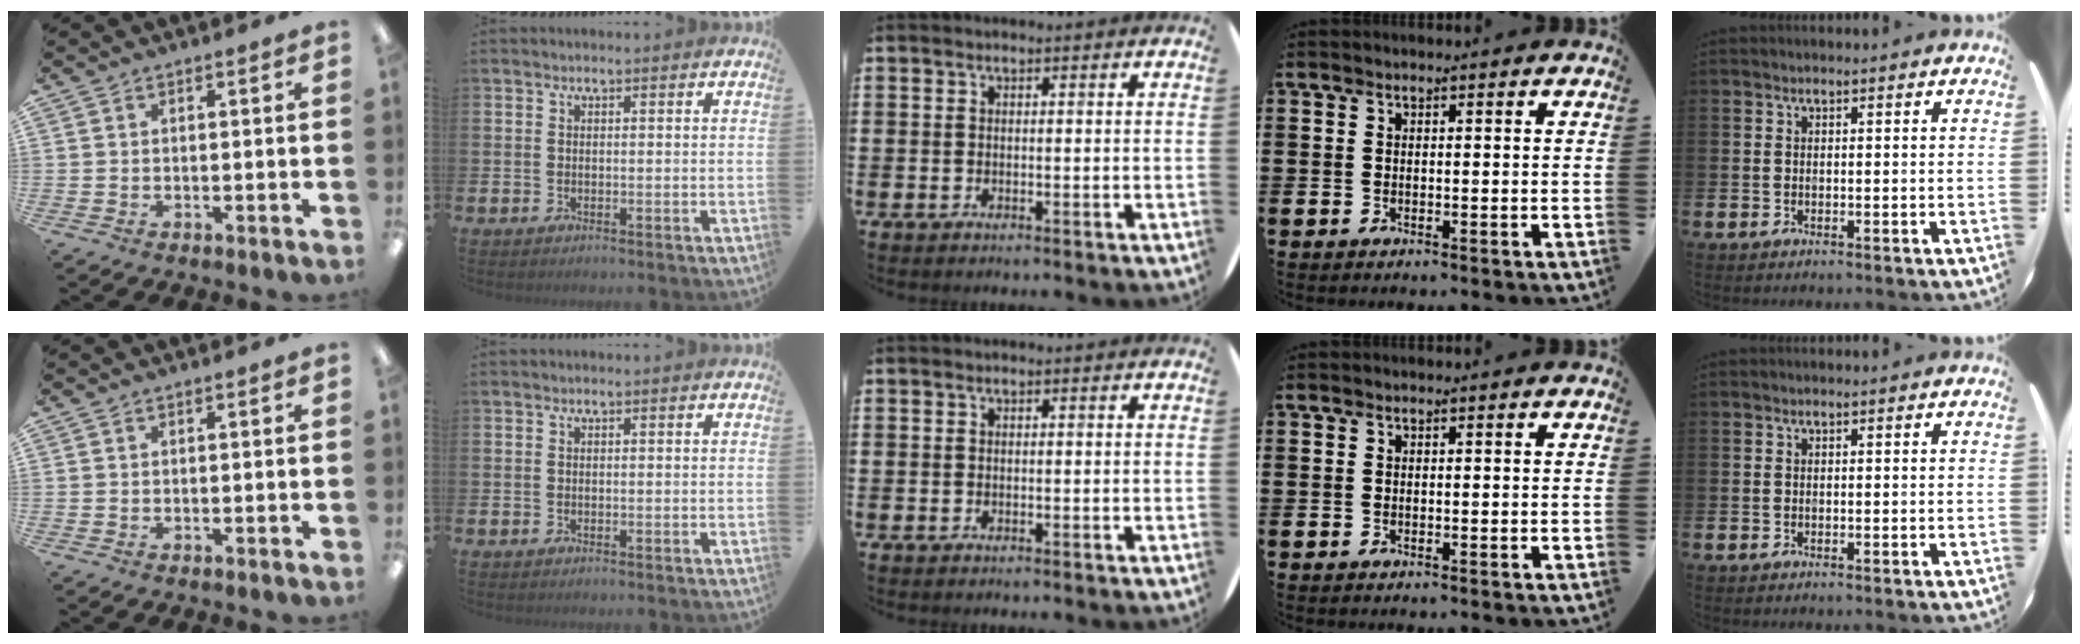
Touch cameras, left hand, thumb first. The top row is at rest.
{}